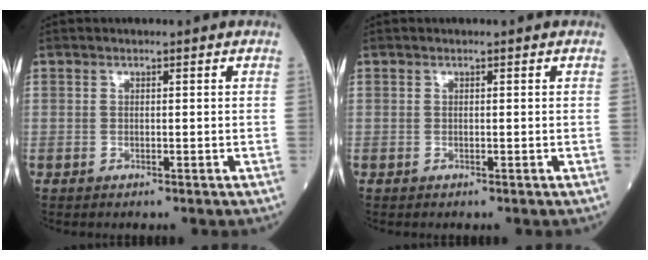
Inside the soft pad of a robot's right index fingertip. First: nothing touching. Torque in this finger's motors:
{"motor_torque": [0.00, 0.00, 0.00, 0.00]}